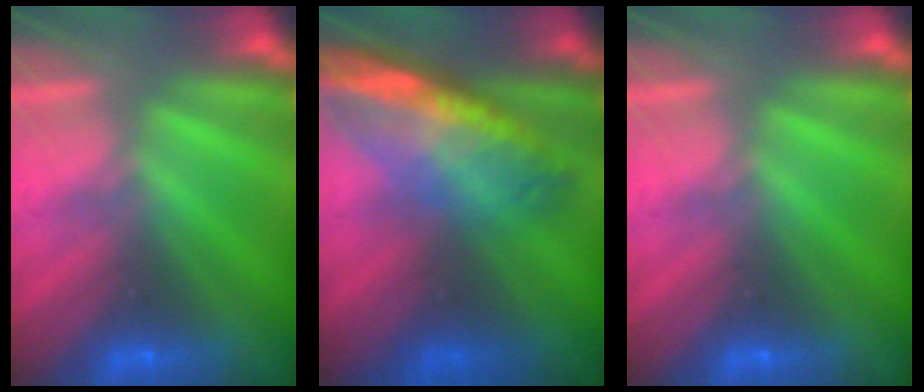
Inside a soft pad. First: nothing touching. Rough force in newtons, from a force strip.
{"total": 8.6}
{"total": 0.0}